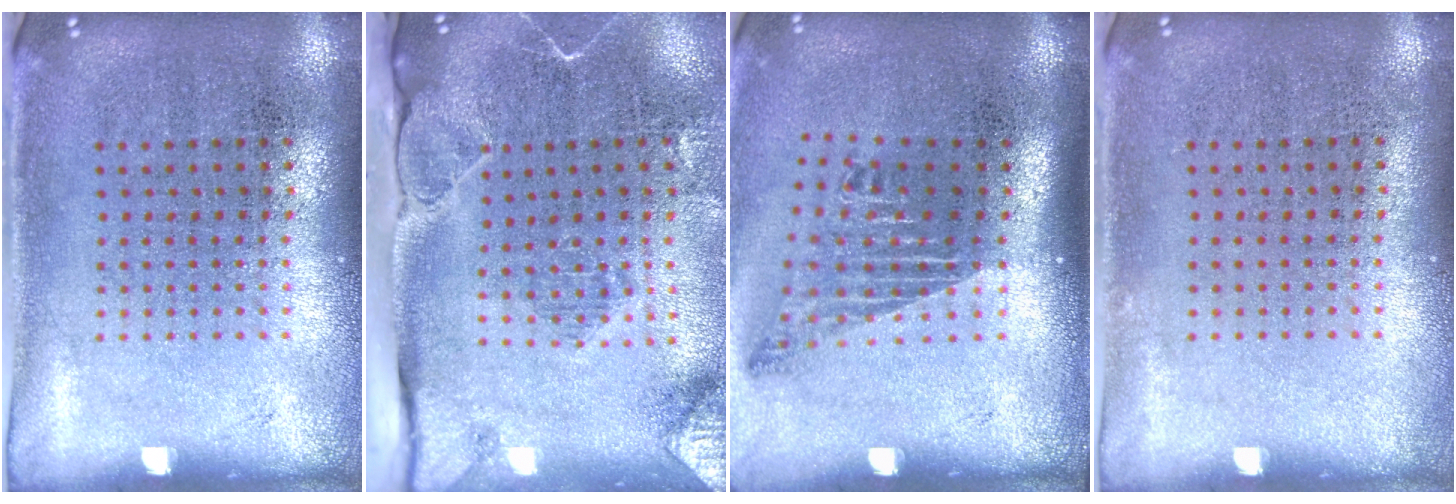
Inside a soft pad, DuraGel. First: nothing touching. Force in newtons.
{"total": 2.3, "press": 2.1, "slide": 1.1}
{"total": 1.8, "press": 1.2, "slide": 1.3}
{"total": 0.0}